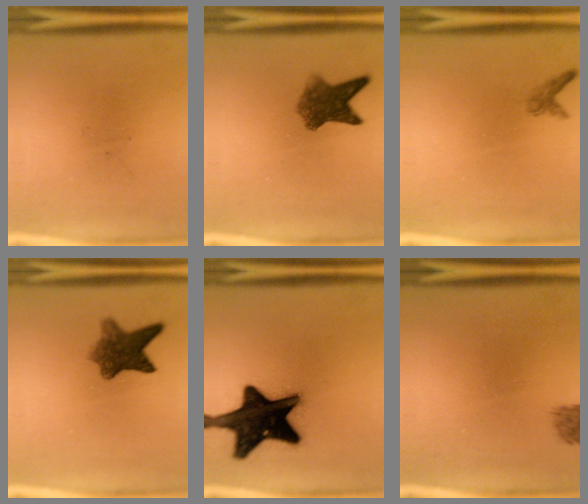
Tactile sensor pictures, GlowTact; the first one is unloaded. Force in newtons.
{"total": 6.3}
{"total": 1.1}
{"total": 7.1}
{"total": 19.3}
{"total": 1.8}